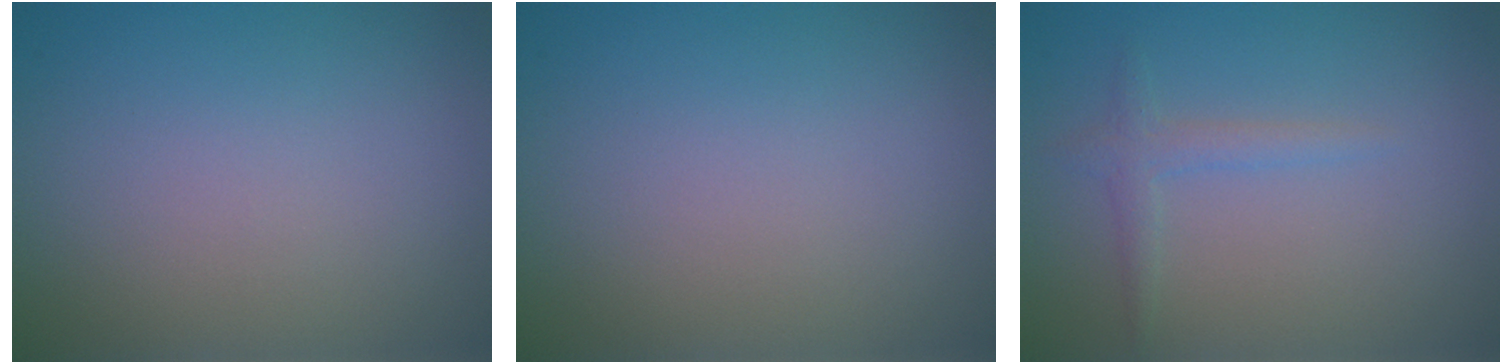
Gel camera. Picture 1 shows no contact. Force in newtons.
{"total": 0.0}
{"total": 1.5, "press": 1.4, "slide": 0.1}